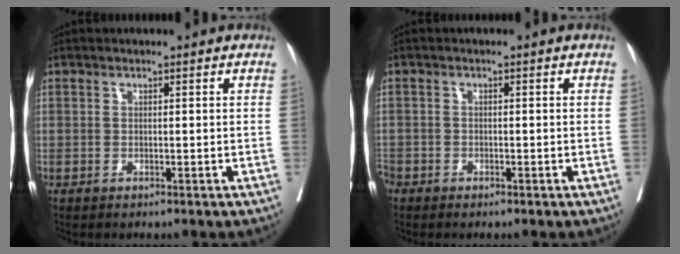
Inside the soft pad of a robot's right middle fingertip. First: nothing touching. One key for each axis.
{"total": 1.9, "fx": -1.4, "fy": 1.3, "fz": 0.5, "tx": -0.010, "ty": 0.002, "tz": -0.027}